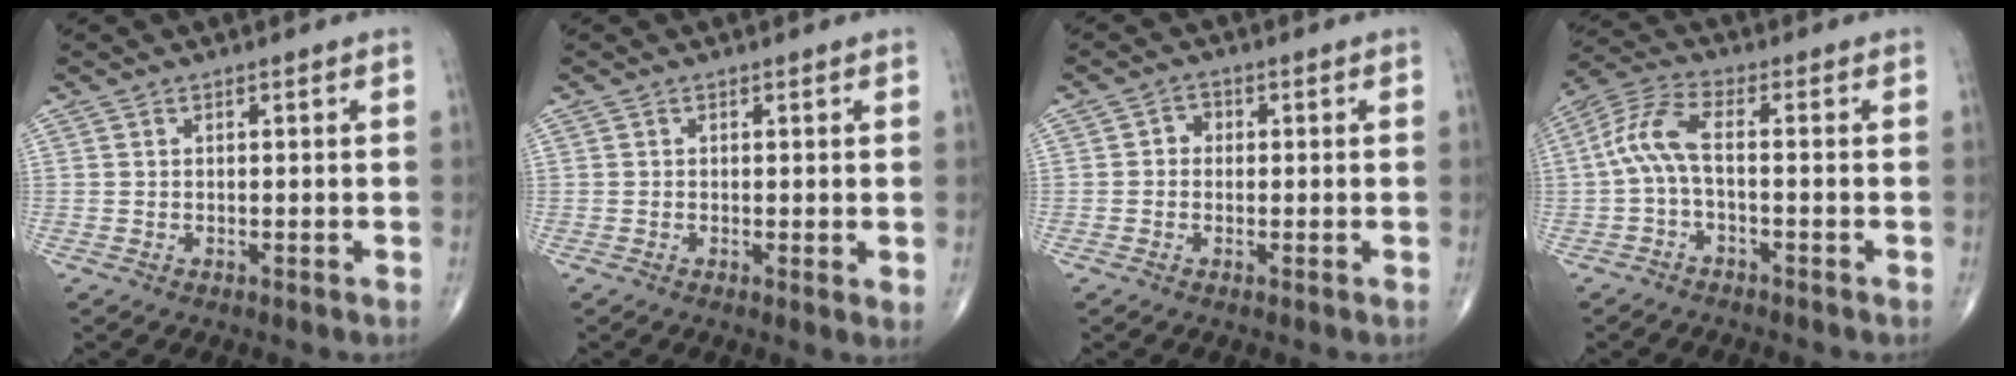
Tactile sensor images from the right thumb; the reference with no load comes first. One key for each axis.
{"total": 1.5, "fx": 0.1, "fy": 0.4, "fz": 1.5, "tx": -0.024, "ty": -0.007, "tz": -0.003}
{"total": 2.1, "fx": -0.1, "fy": 1.9, "fz": 1.0, "tx": -0.001, "ty": 0.007, "tz": -0.008}
{"total": 8.0, "fx": -0.9, "fy": 3.0, "fz": 7.3, "tx": -0.172, "ty": 0.034, "tz": -0.026}